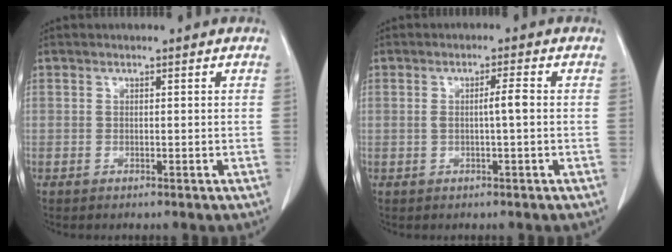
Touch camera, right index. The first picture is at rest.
{"total": 3.0, "force": [0.0, 0.4, 3.0], "torque": [-0.058, 0.008, 0.003]}